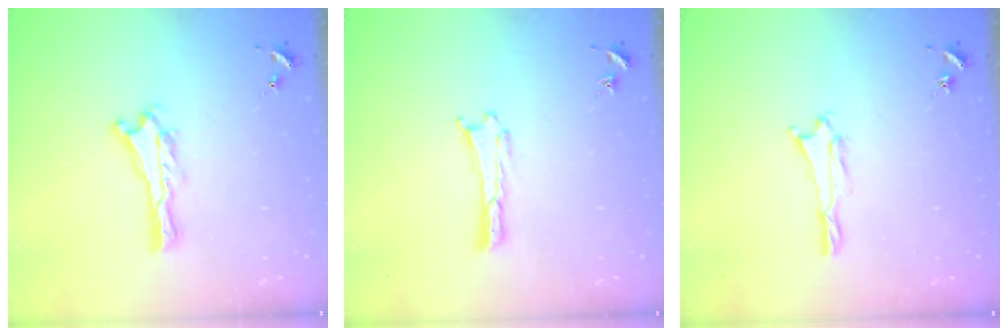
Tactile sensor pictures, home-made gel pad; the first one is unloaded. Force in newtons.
{"total": 0.0}
{"total": 1.0, "press": 1.0, "slide": 0.1}